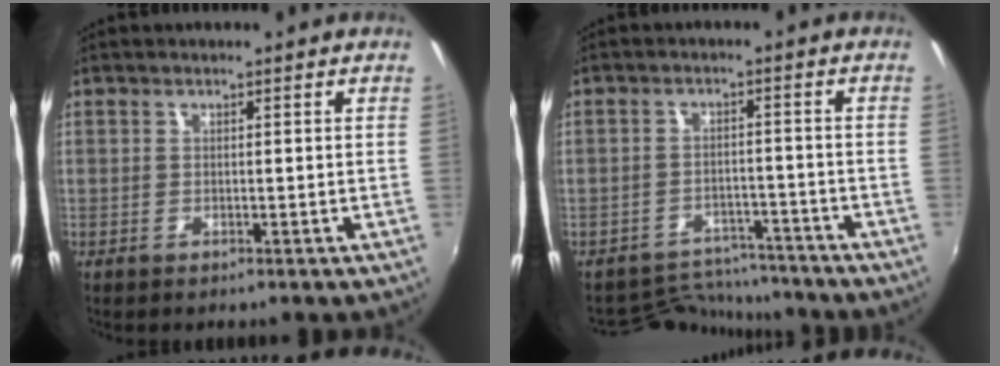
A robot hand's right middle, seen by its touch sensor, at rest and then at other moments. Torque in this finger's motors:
{"motor_torque": [-0.75, -0.52, -0.17, -0.12]}